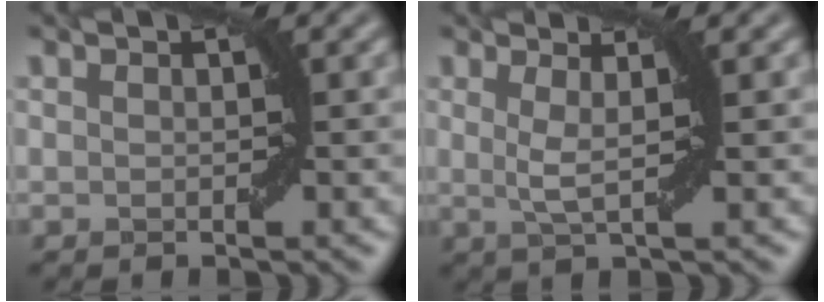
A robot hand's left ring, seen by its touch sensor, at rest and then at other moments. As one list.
[{"total": 2.0, "force": [0.5, 0.1, 1.9], "torque": [-0.039, -0.005, 0.008]}]